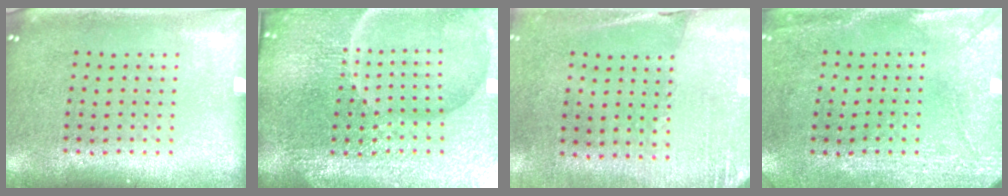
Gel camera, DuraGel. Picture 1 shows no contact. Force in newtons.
{"total": 7.3, "press": 6.4, "slide": 3.5}
{"total": 2.7, "press": 2.4, "slide": 1.2}
{"total": 3.0, "press": 2.3, "slide": 1.8}